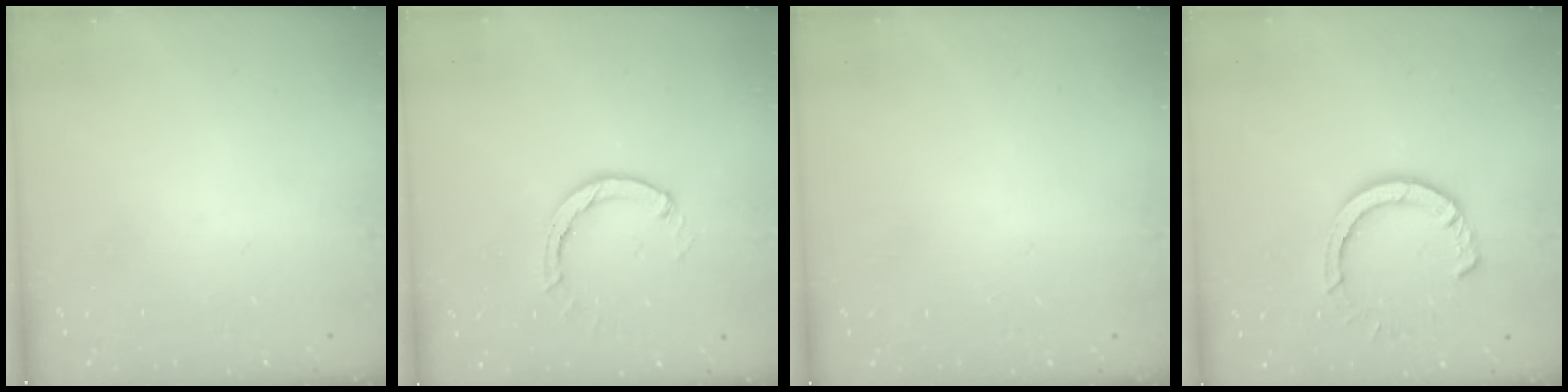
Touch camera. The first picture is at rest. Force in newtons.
{"total": 2.7, "press": 2.7, "slide": 0.3}
{"total": 2.5, "press": 2.5, "slide": 0.2}
{"total": 8.5, "press": 8.4, "slide": 1.0}